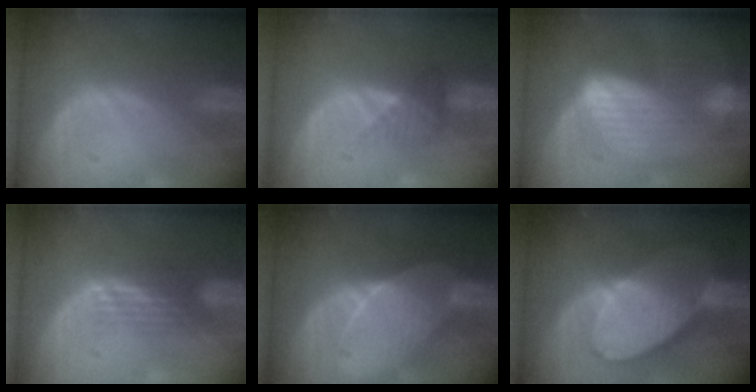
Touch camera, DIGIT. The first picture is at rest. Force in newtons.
{"total": 3.3, "press": 3.1, "slide": 1.2}
{"total": 6.9, "press": 6.2, "slide": 2.9}
{"total": 3.4, "press": 2.9, "slide": 1.8}
{"total": 7.1, "press": 6.6, "slide": 2.7}
{"total": 10.2, "press": 9.0, "slide": 4.8}